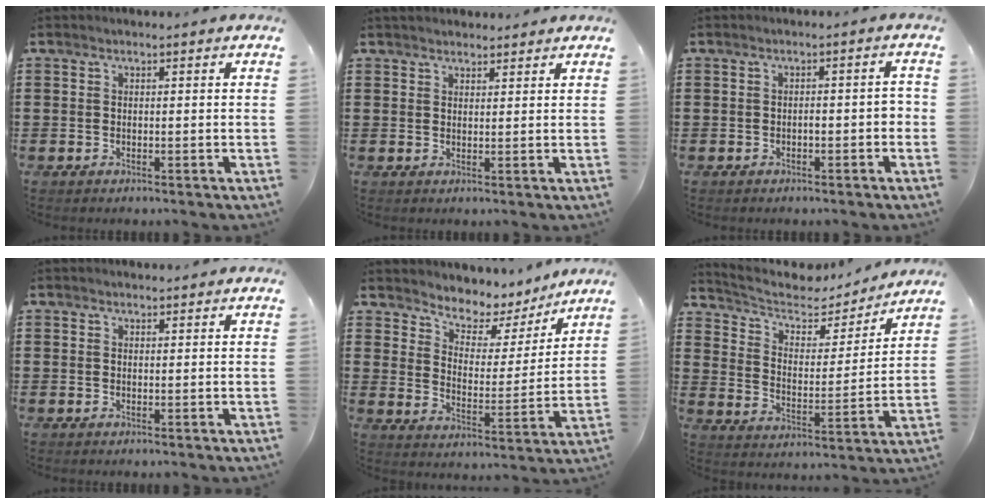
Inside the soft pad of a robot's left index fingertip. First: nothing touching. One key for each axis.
{"total": 1.9, "fx": 1.8, "fy": 0.5, "fz": 0.1, "tx": -0.006, "ty": 0.003, "tz": 0.036}
{"total": 1.5, "fx": -0.7, "fy": 0.4, "fz": 1.3, "tx": -0.026, "ty": 0.002, "tz": -0.015}
{"total": 0.7, "fx": 0.6, "fy": 0.2, "fz": 0.0, "tx": -0.003, "ty": 0.001, "tz": 0.013}
{"total": 5.4, "fx": 4.8, "fy": 2.5, "fz": 0.3, "tx": -0.036, "ty": -0.042, "tz": 0.078}
{"total": 5.9, "fx": 4.9, "fy": 2.5, "fz": 2.0, "tx": -0.068, "ty": -0.029, "tz": 0.079}